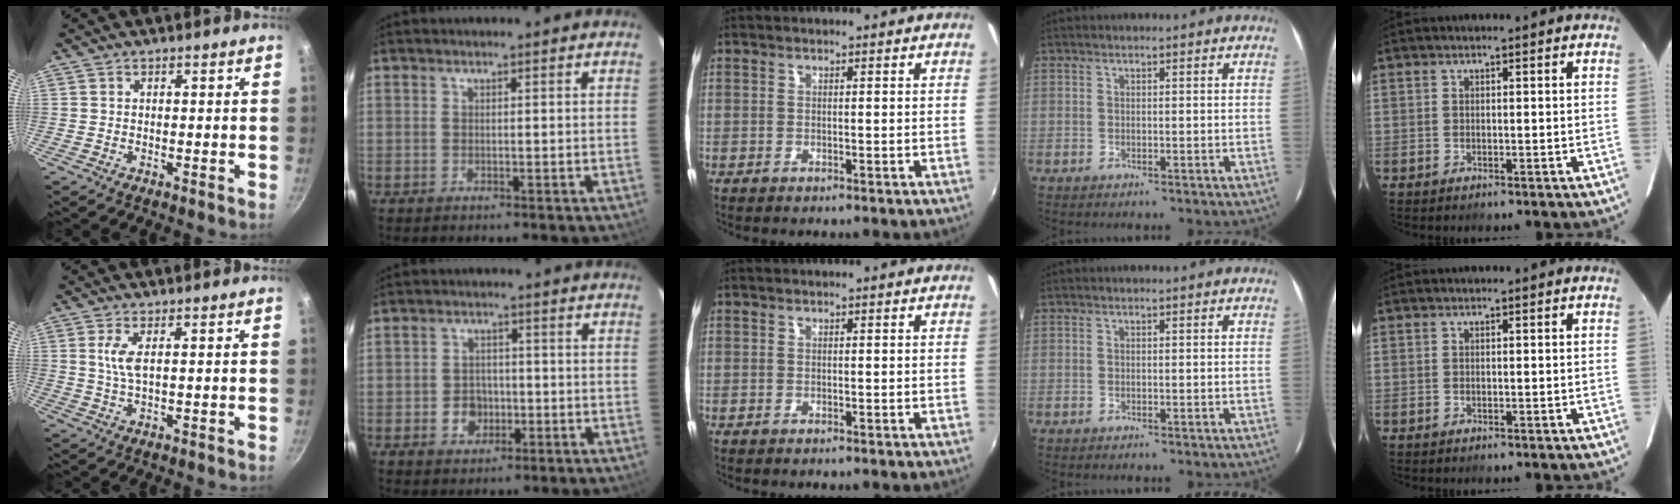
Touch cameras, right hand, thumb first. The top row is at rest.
{"thumb": {"total": 3.9, "force": [1.0, 1.1, 3.6], "torque": [-0.080, -0.004, 0.022]}, "index": {"total": 4.5, "force": [-1.5, 3.9, 1.8], "torque": [-0.041, 0.010, -0.014]}}